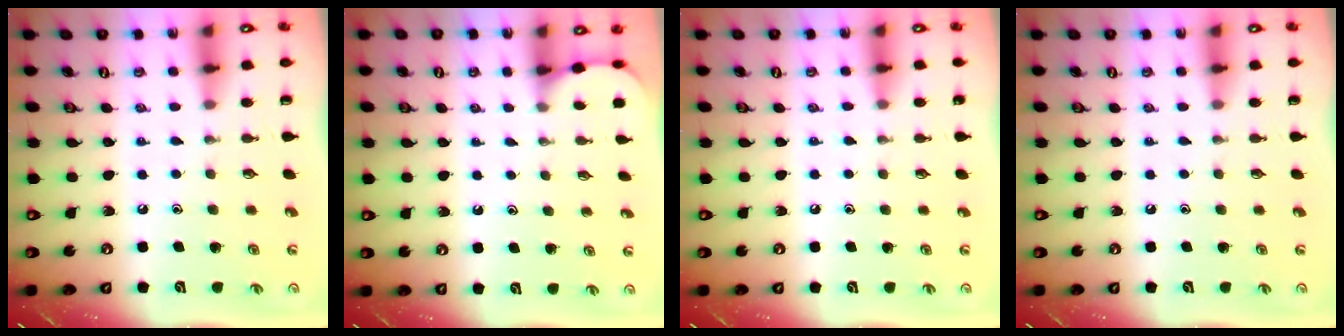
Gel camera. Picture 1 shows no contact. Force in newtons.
{"total": 1.8, "press": 1.8, "slide": 0.2}
{"total": 4.8, "press": 4.8, "slide": 0.6}
{"total": 0.0}